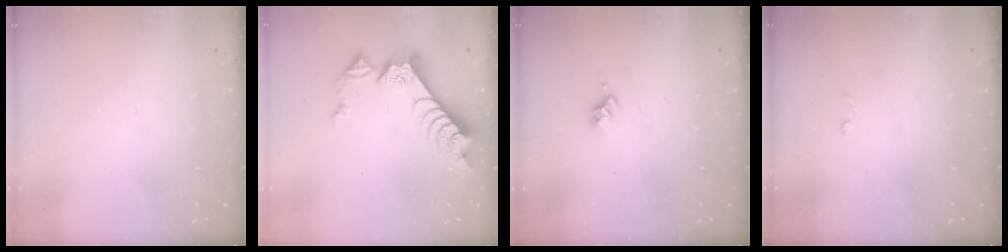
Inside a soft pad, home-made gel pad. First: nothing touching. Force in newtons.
{"total": 10.2, "press": 10.2, "slide": 1.2}
{"total": 2.7, "press": 2.7, "slide": 0.3}
{"total": 3.2, "press": 3.2, "slide": 0.4}